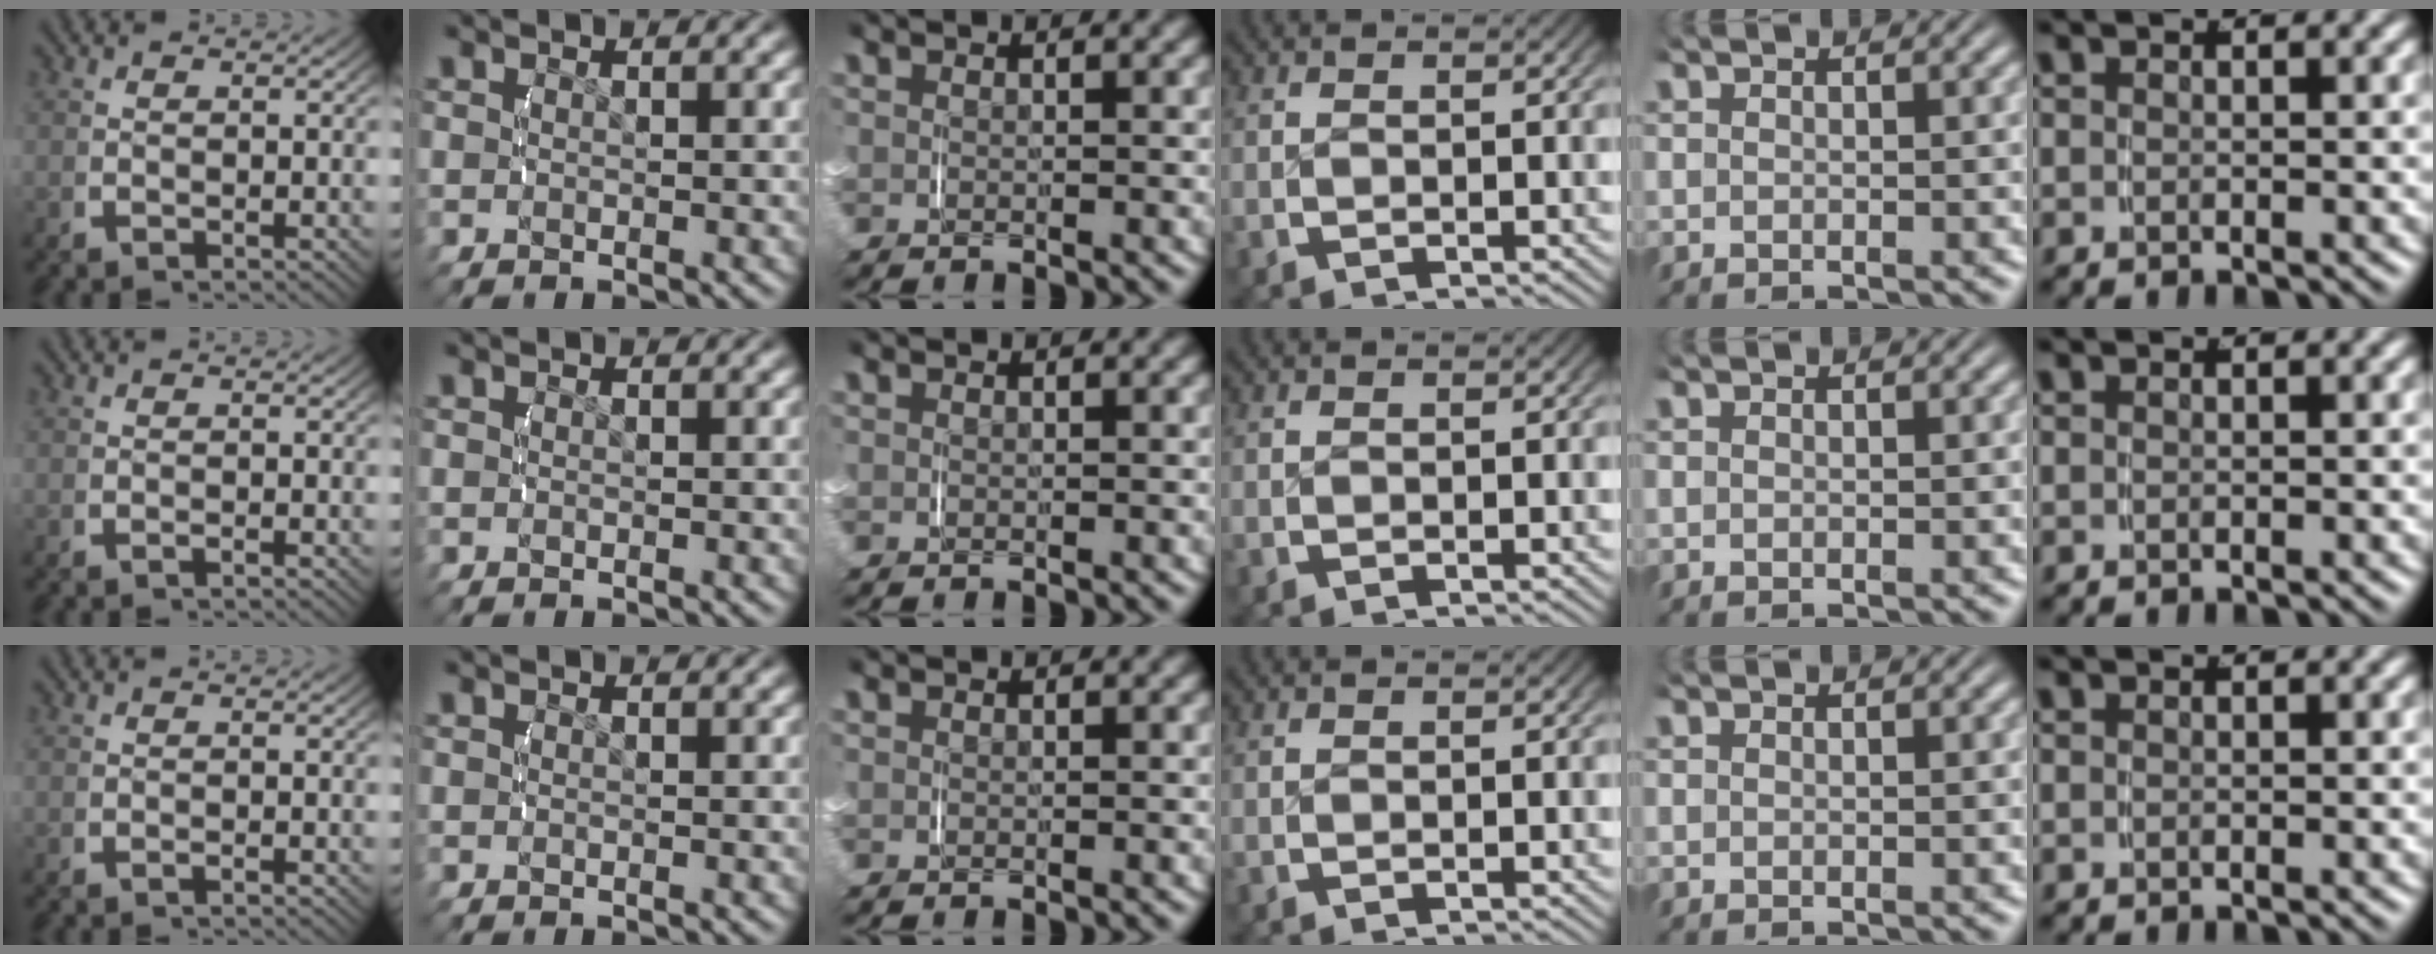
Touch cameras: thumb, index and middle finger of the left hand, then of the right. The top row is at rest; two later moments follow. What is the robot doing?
{"motion": "lift_and_place", "object": "small bumper sticker"}